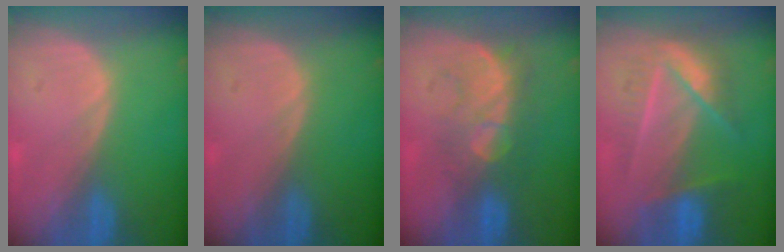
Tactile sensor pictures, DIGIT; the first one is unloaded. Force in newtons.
{"total": 0.0}
{"total": 8.3, "press": 7.7, "slide": 3.1}
{"total": 7.3, "press": 7.3, "slide": 0.2}